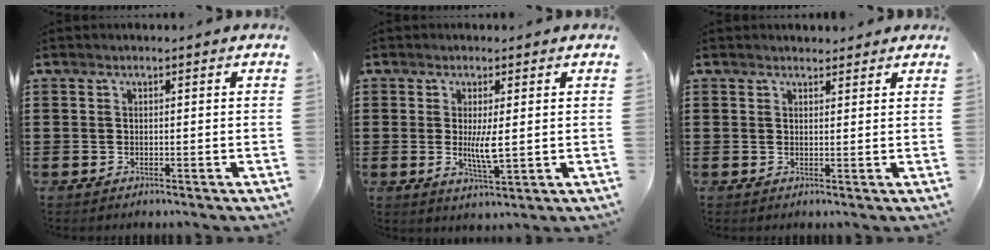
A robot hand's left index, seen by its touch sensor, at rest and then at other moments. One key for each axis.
{"total": 4.6, "fx": 0.2, "fy": 0.9, "fz": 4.5, "tx": -0.074, "ty": -0.005, "tz": 0.002}
{"total": 1.8, "fx": 1.7, "fy": 0.6, "fz": 0.1, "tx": 0.002, "ty": 0.002, "tz": 0.031}